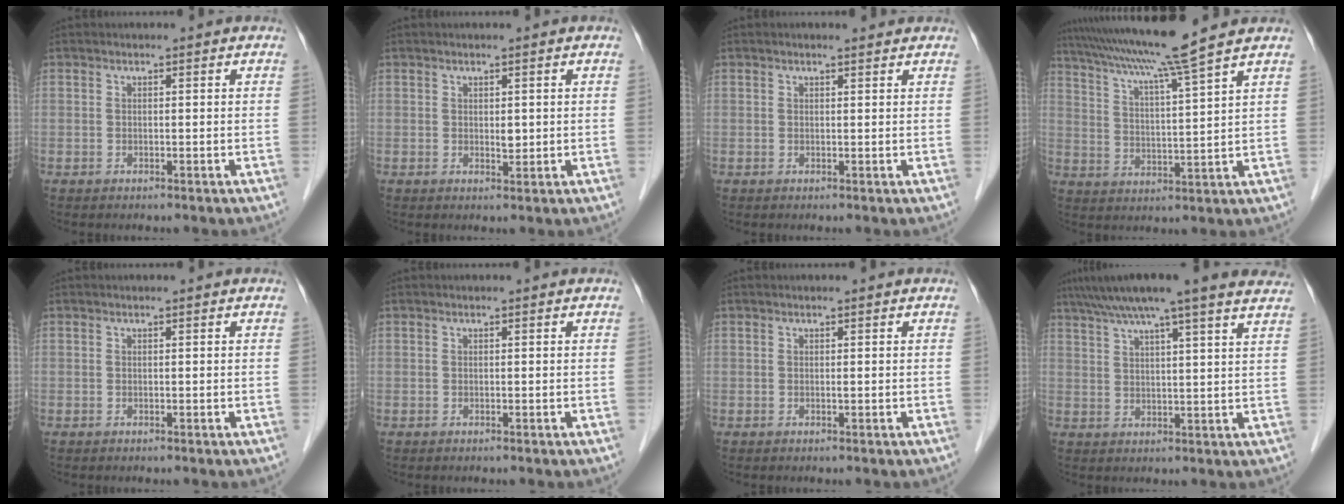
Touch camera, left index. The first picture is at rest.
{"total": 1.2, "force": [0.2, 0.6, 1.0], "torque": [-0.013, -0.002, 0.005]}
{"total": 1.6, "force": [1.3, 0.3, 0.8], "torque": [-0.016, 0.011, 0.019]}
{"total": 12.7, "force": [10.5, -2.5, 6.8], "torque": [-0.121, -0.002, 0.167]}
{"total": 0.0}
{"total": 0.0}
{"total": 0.0}
{"total": 17.7, "force": [14.5, 0.3, 10.2], "torque": [-0.168, 0.035, 0.187]}